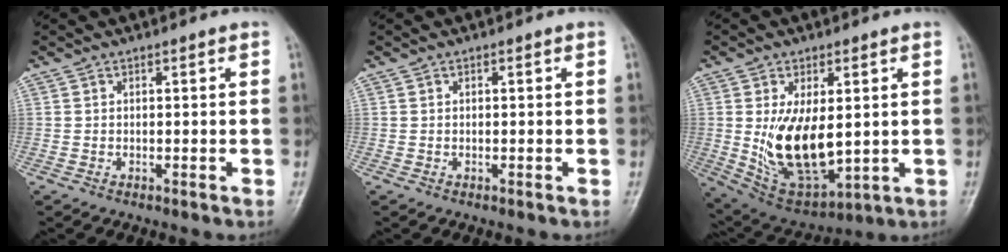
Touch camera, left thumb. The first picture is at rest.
{"total": 0.0}
{"total": 14.8, "force": [0.5, 7.8, 12.5], "torque": [-0.198, -0.022, 0.033]}